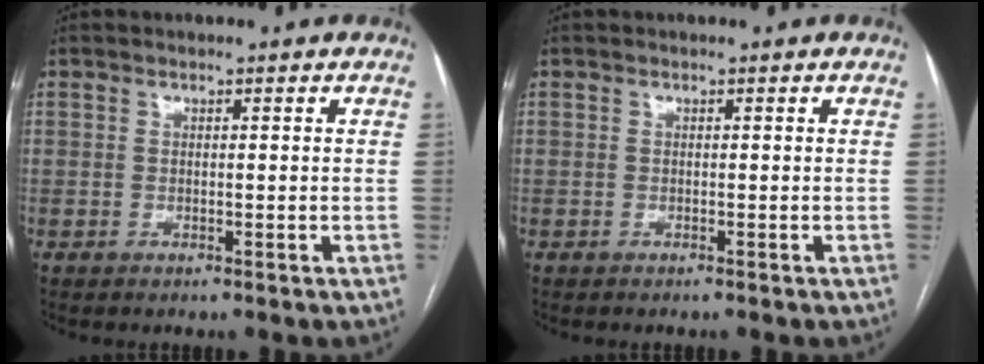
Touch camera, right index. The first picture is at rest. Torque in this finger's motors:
{"motor_torque": [0.00, -0.04, -0.03, 0.00]}